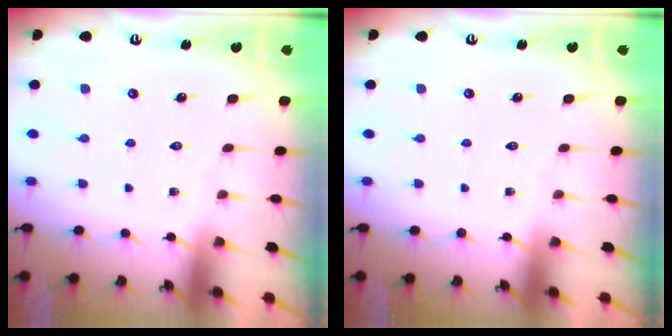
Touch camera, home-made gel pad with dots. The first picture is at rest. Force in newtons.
{"total": 0.0}